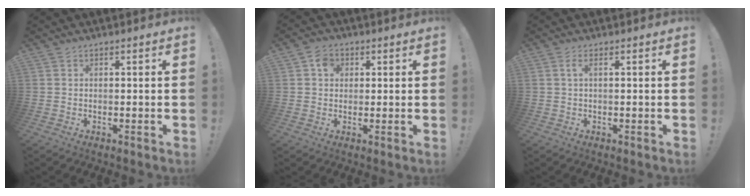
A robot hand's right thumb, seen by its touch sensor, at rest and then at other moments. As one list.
[{"total": 4.2, "force": [0.9, 3.6, 1.8], "torque": [-0.025, 0.006, 0.016]}, {"total": 1.9, "force": [0.6, 0.2, 1.8], "torque": [-0.031, -0.001, 0.008]}]